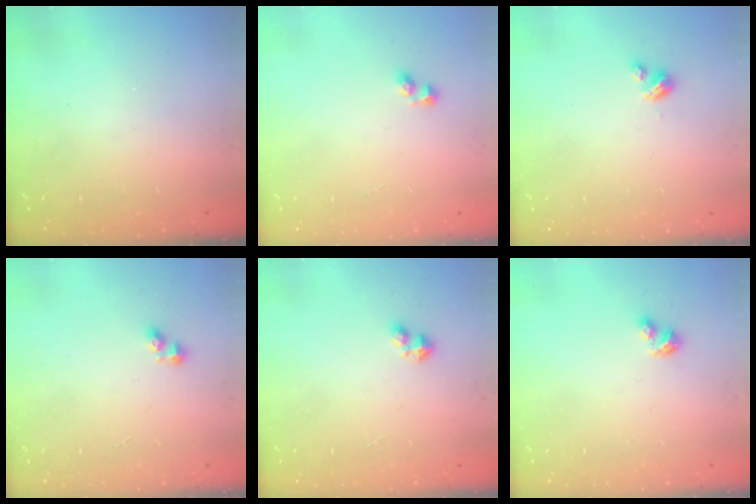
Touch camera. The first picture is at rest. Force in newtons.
{"total": 3.0, "press": 2.7, "slide": 1.3}
{"total": 2.7, "press": 2.7, "slide": 0.3}
{"total": 2.6, "press": 2.6, "slide": 0.4}
{"total": 2.4, "press": 2.4, "slide": 0.4}
{"total": 3.1, "press": 3.0, "slide": 0.5}